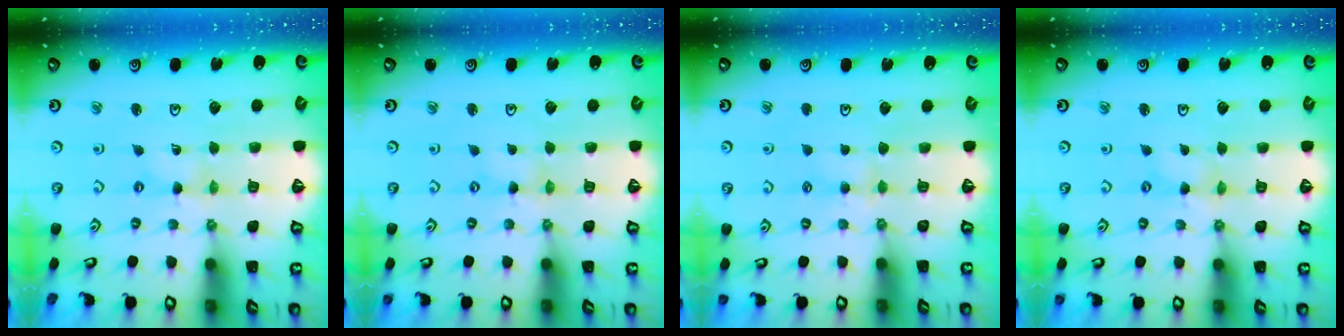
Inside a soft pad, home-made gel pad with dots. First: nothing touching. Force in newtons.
{"total": 0.6, "press": 0.6, "slide": 0.2}
{"total": 3.7, "press": 3.6, "slide": 0.4}
{"total": 0.8, "press": 0.7, "slide": 0.3}